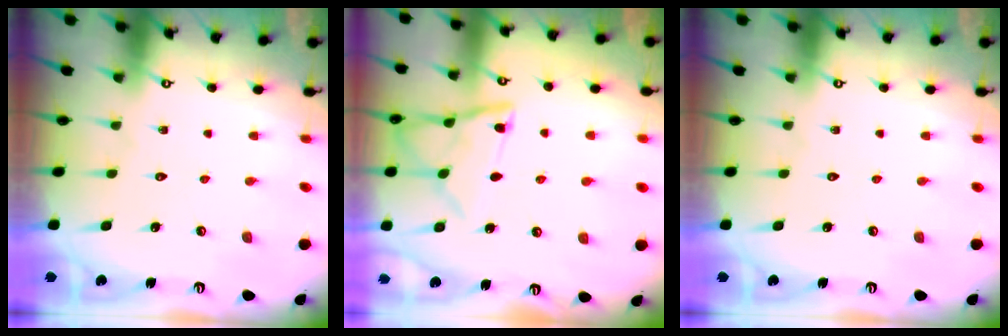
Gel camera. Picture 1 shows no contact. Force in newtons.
{"total": 11.9, "press": 11.8, "slide": 1.1}
{"total": 0.0}